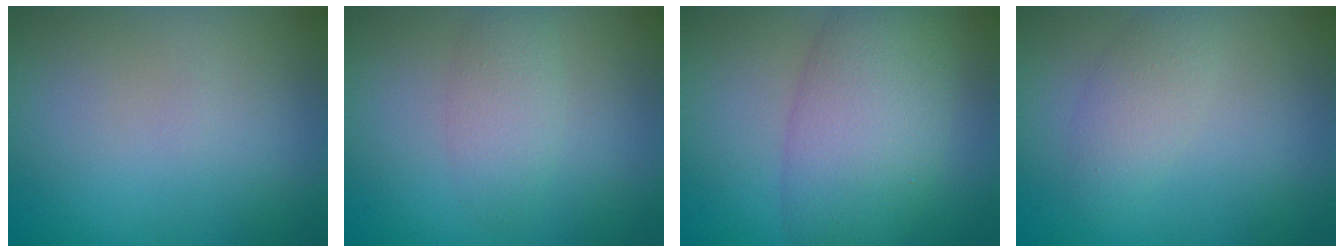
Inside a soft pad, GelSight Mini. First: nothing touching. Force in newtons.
{"total": 2.4, "press": 2.4, "slide": 0.1}
{"total": 7.8, "press": 7.8, "slide": 0.3}
{"total": 2.3, "press": 2.3, "slide": 0.1}